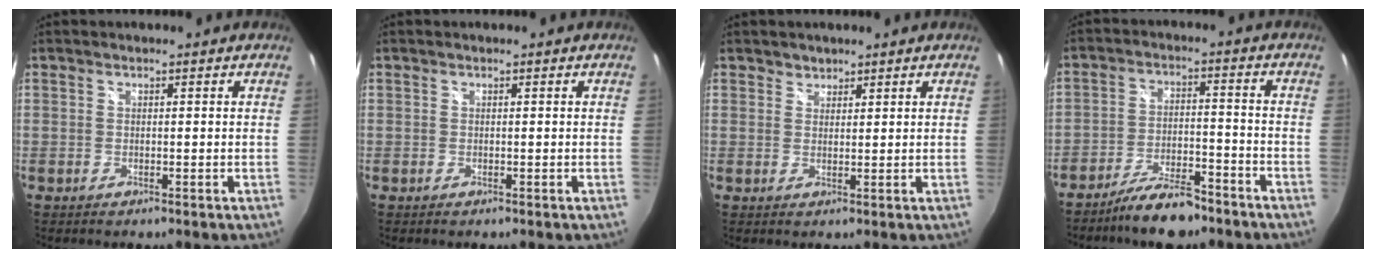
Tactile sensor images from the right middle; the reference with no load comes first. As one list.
[{"total": 0.0}, {"total": 1.7, "force": [1.2, 1.2, -0.1], "torque": [0.007, 0.004, 0.018]}, {"total": 9.0, "force": [-7.5, 2.7, 4.1], "torque": [-0.088, 0.006, -0.119]}]